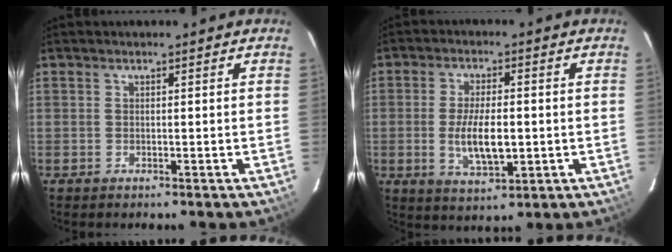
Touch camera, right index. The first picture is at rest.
{"total": 8.5, "force": [-1.1, 3.4, 7.7], "torque": [-0.149, -0.010, -0.015]}